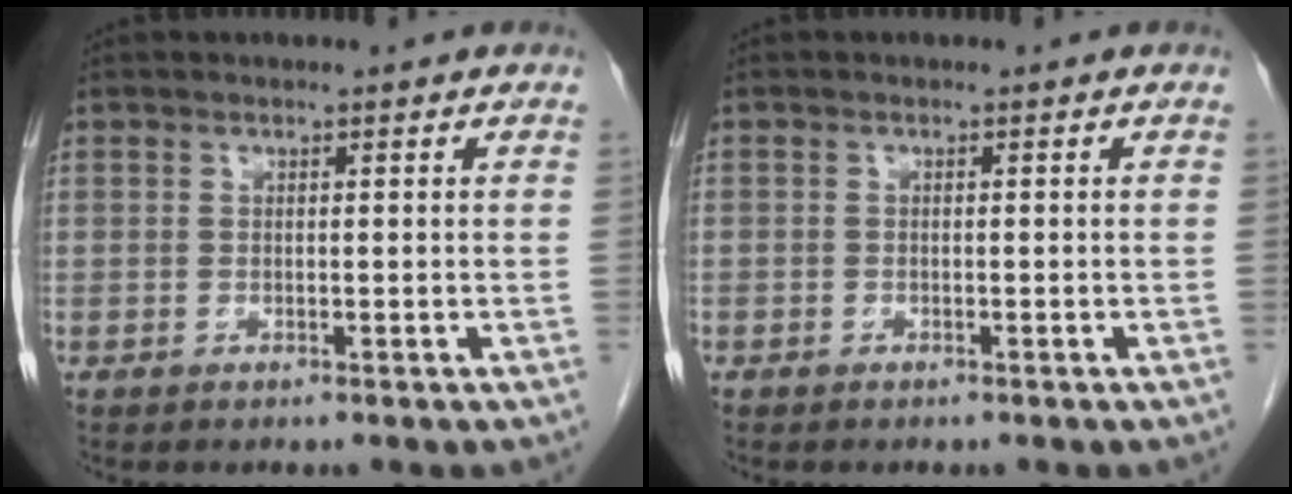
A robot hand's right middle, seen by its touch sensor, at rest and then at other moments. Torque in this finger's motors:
{"motor_torque": [-0.09, -0.37, -0.56, -0.21]}